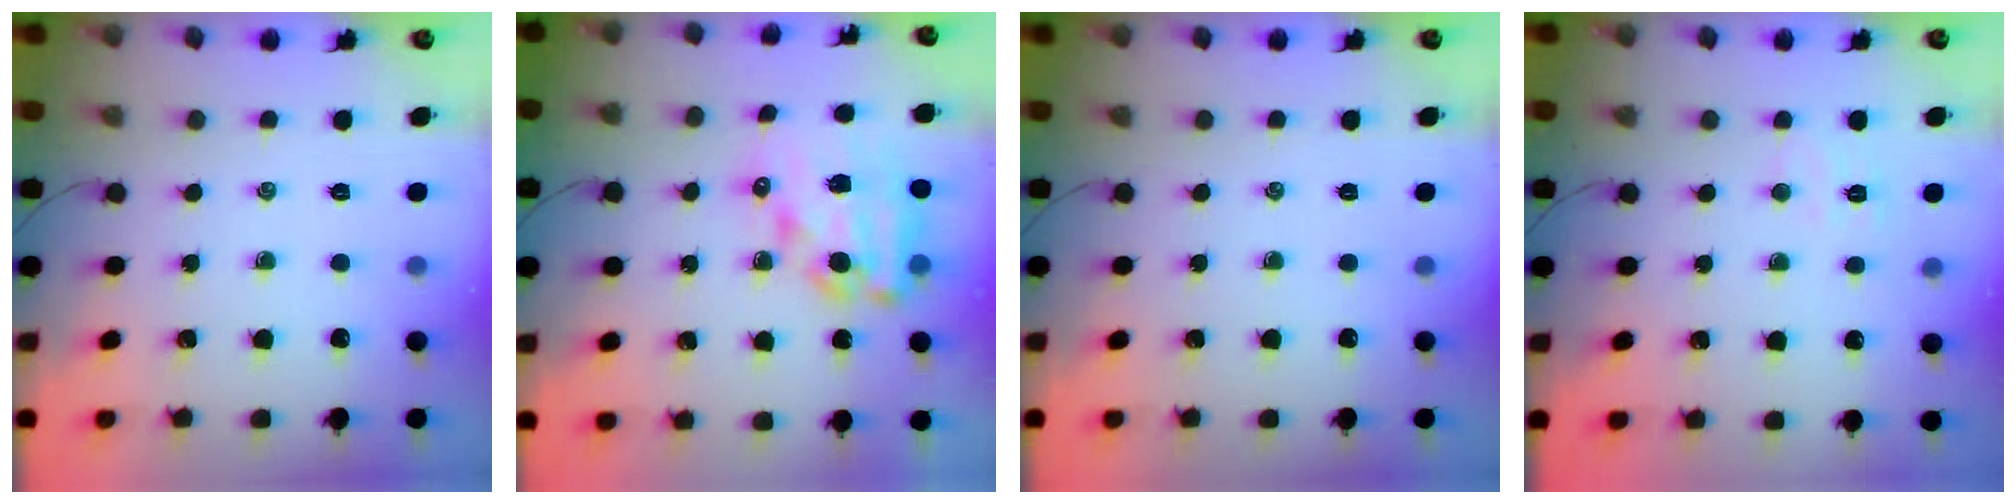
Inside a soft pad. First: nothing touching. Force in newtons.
{"total": 14.3, "press": 14.0, "slide": 3.1}
{"total": 0.0}
{"total": 5.0, "press": 4.8, "slide": 1.1}